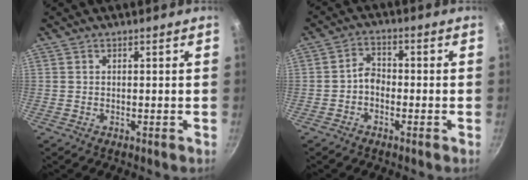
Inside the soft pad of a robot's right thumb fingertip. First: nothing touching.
{"total": 3.4, "force": [-1.4, 2.4, 1.9], "torque": [-0.022, 0.023, -0.033]}